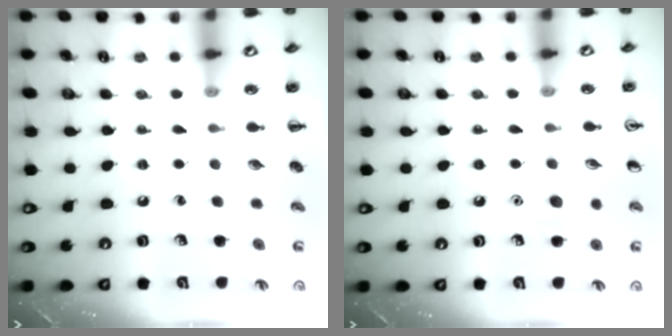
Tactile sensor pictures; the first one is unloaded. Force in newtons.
{"total": 5.7, "press": 5.5, "slide": 1.6}